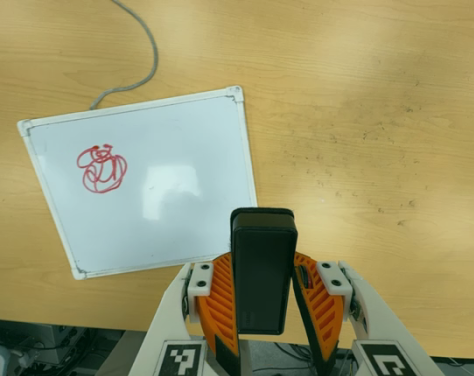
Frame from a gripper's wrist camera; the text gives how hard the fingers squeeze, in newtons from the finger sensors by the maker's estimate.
{"total": 7.0, "left": 5.6, "right": 8.4}